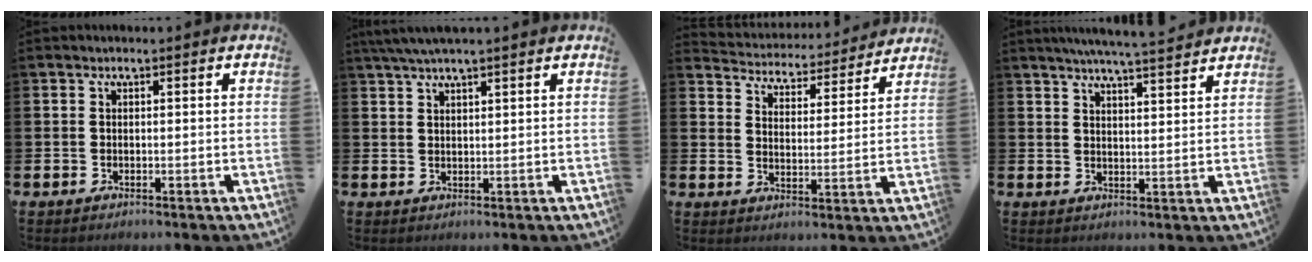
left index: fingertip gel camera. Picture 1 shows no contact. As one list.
[{"total": 3.4, "force": [2.8, 0.1, 1.8], "torque": [-0.048, 0.000, 0.053]}, {"total": 4.7, "force": [4.5, 1.1, 0.0], "torque": [-0.030, -0.041, 0.075]}, {"total": 5.5, "force": [5.3, -0.6, 1.5], "torque": [-0.039, -0.025, 0.093]}]